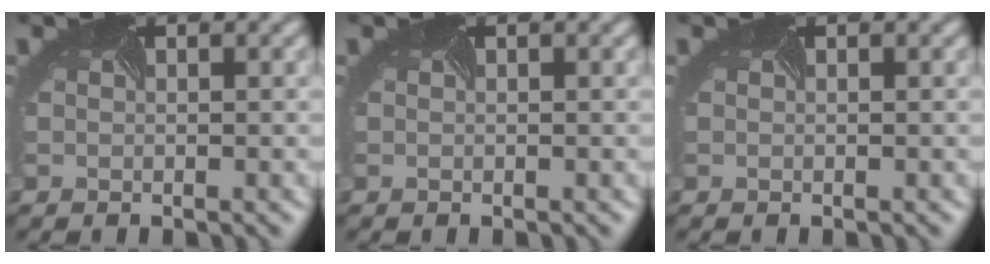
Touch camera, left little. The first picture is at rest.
{"total": 0.0}
{"total": 0.0}